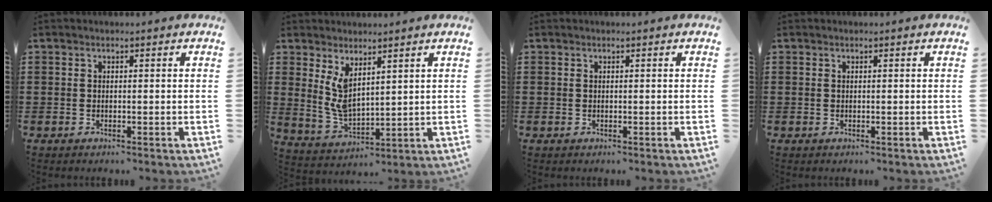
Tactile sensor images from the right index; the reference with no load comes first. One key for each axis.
{"total": 5.5, "fx": 2.6, "fy": 2.6, "fz": 4.1, "tx": -0.095, "ty": -0.008, "tz": 0.047}
{"total": 0.0}
{"total": 0.0}